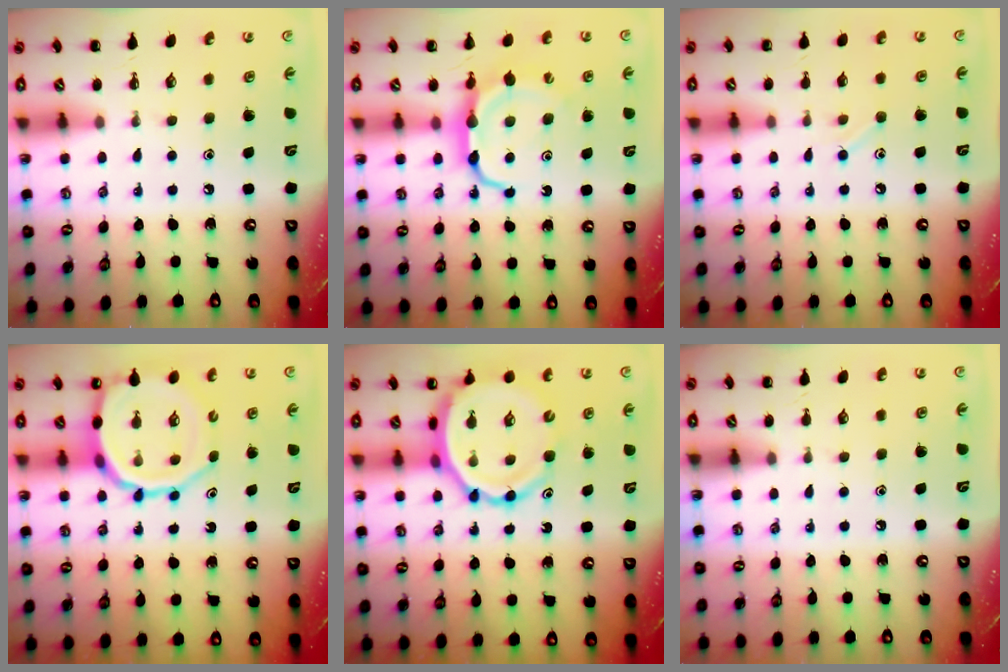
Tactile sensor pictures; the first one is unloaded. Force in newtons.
{"total": 8.6, "press": 8.5, "slide": 1.4}
{"total": 5.0, "press": 4.8, "slide": 1.4}
{"total": 10.4, "press": 10.0, "slide": 3.0}
{"total": 10.7, "press": 10.1, "slide": 3.4}
{"total": 0.9, "press": 0.9, "slide": 0.2}